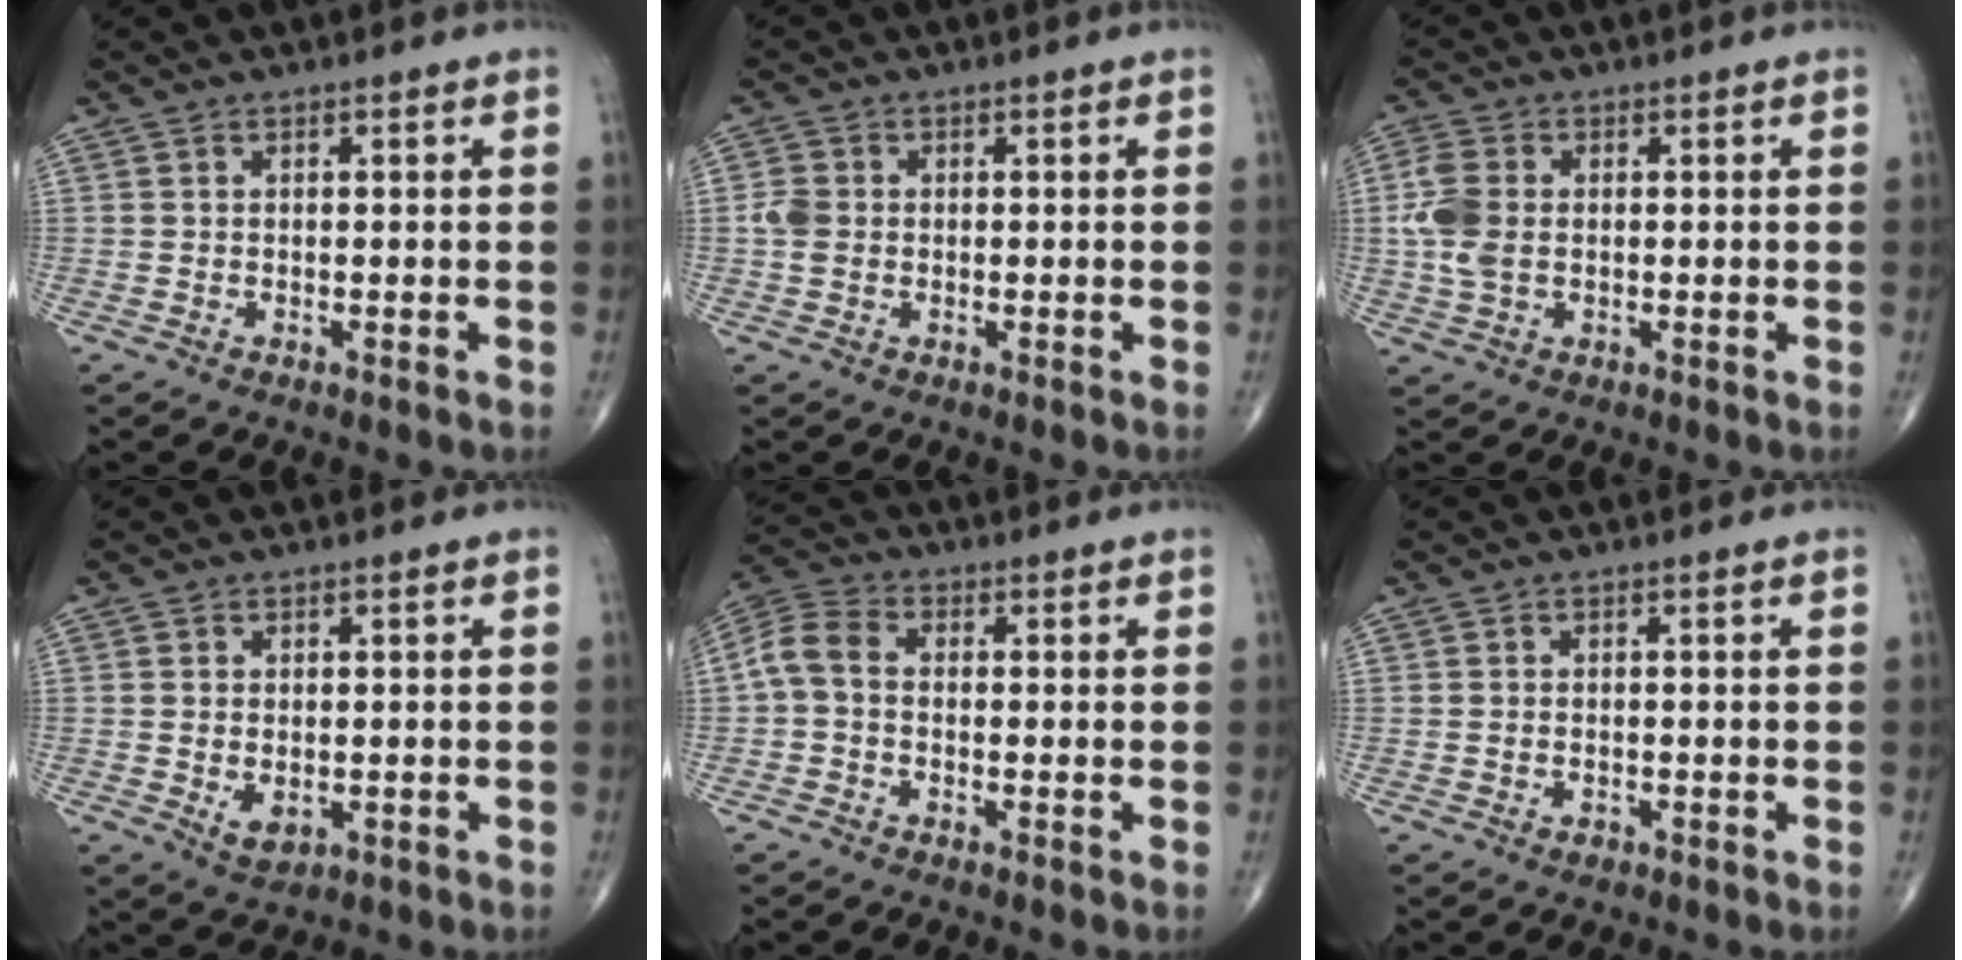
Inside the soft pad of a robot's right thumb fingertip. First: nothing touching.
{"total": 3.1, "force": [-0.1, 2.6, 1.8], "torque": [-0.038, 0.007, -0.007]}
{"total": 6.8, "force": [0.1, 4.4, 5.1], "torque": [-0.128, 0.005, 0.000]}
{"total": 3.3, "force": [-0.4, 2.1, 2.4], "torque": [-0.032, -0.005, 0.001]}
{"total": 6.1, "force": [-0.4, 4.1, 4.4], "torque": [-0.087, 0.019, -0.022]}
{"total": 0.9, "force": [-0.4, 0.6, 0.4], "torque": [-0.005, 0.007, -0.004]}